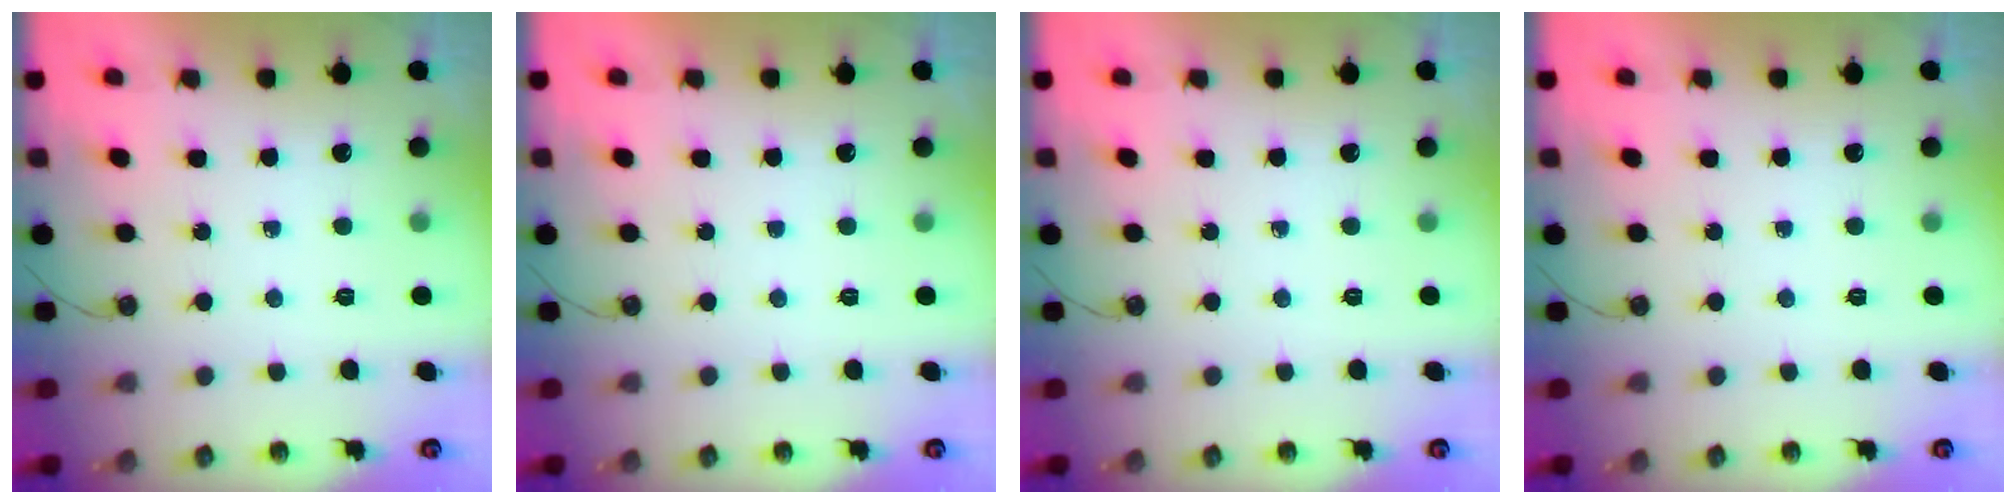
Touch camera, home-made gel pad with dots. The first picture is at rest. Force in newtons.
{"total": 0.0}
{"total": 0.0}
{"total": 0.0}